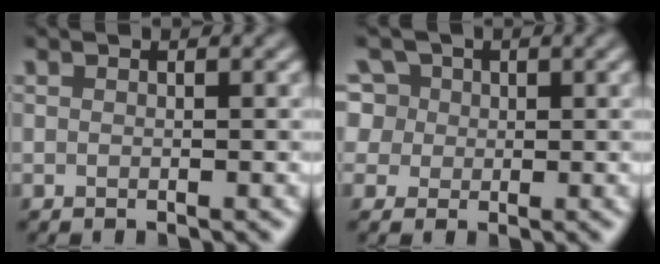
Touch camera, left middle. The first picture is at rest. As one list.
[{"total": 7.8, "force": [3.5, 6.1, 3.3], "torque": [-0.062, 0.034, 0.025]}]